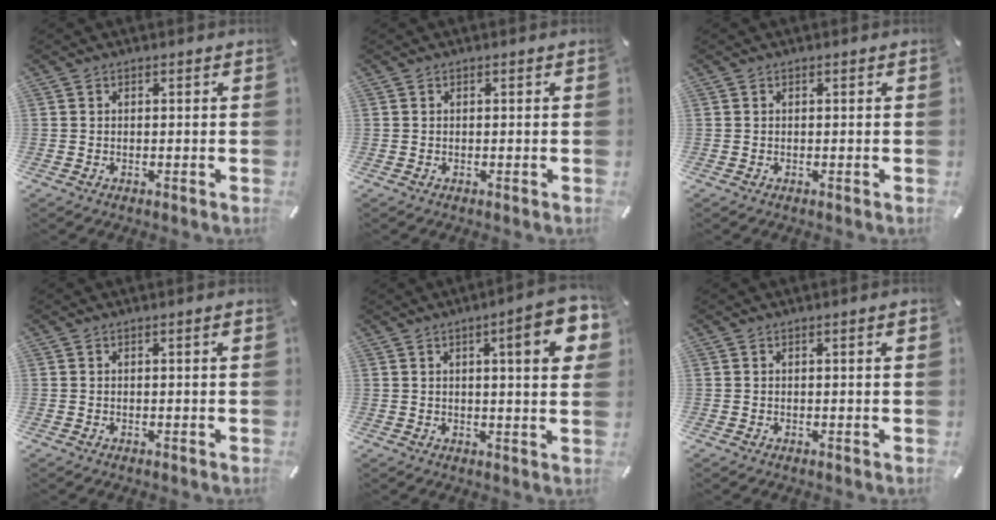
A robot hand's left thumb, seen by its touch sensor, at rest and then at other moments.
{"total": 0.0}
{"total": 0.0}
{"total": 1.3, "force": [0.2, 0.1, 1.2], "torque": [-0.022, 0.001, 0.002]}
{"total": 14.7, "force": [5.5, 3.3, 13.2], "torque": [-0.177, -0.022, 0.075]}
{"total": 1.4, "force": [0.3, 0.1, 1.3], "torque": [-0.024, 0.001, 0.004]}